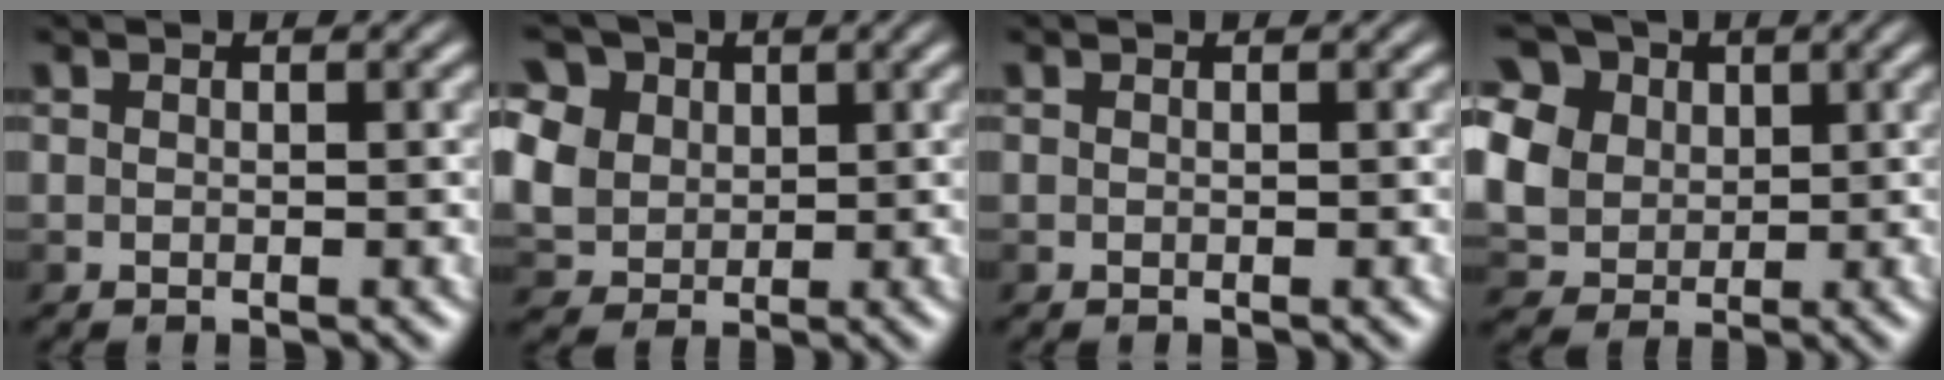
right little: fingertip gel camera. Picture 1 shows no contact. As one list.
[{"total": 9.6, "force": [4.3, 7.2, 4.6], "torque": [-0.121, 0.024, 0.075]}, {"total": 0.0}, {"total": 13.6, "force": [5.5, 10.5, 6.7], "torque": [-0.185, 0.027, 0.108]}]